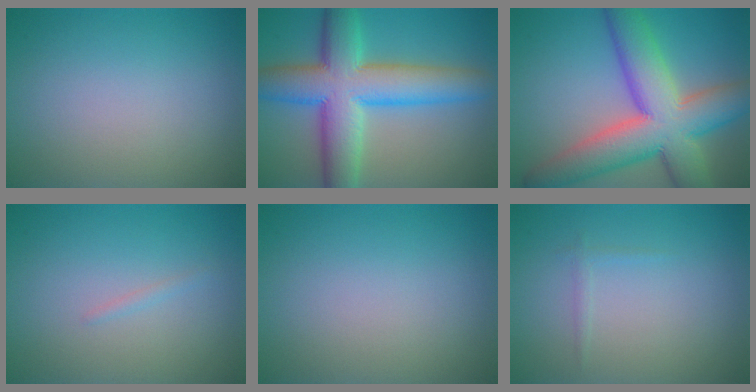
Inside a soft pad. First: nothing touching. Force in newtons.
{"total": 10.5, "press": 10.5, "slide": 0.3}
{"total": 11.8, "press": 11.8, "slide": 0.7}
{"total": 0.6, "press": 0.6, "slide": 0.1}
{"total": 0.0}
{"total": 0.6, "press": 0.6, "slide": 0.0}